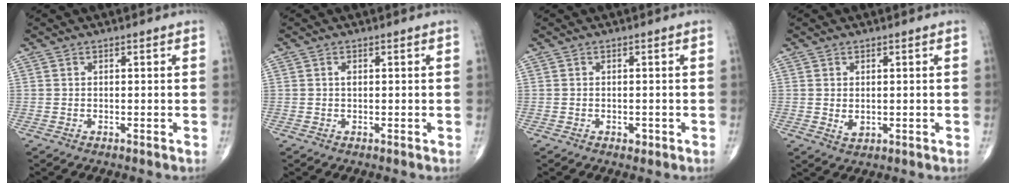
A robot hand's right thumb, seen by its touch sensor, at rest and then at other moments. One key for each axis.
{"total": 0.7, "fx": 0.1, "fy": 0.4, "fz": 0.6, "tx": -0.010, "ty": 0.001, "tz": 0.000}
{"total": 1.1, "fx": -0.5, "fy": 0.7, "fz": 0.6, "tx": -0.008, "ty": 0.000, "tz": -0.006}
{"total": 2.2, "fx": 0.1, "fy": 1.5, "fz": 1.6, "tx": -0.026, "ty": -0.007, "tz": 0.008}